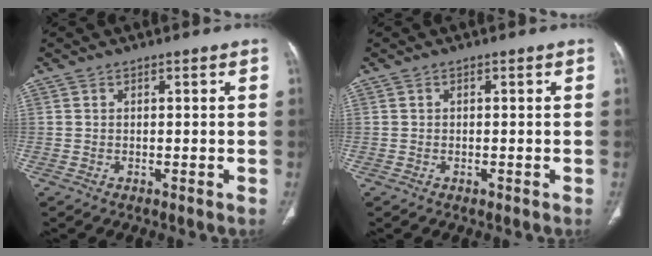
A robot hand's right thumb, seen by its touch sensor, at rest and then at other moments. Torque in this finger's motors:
{"motor_torque": [-0.49, 0.54, -0.30, 0.18, 0.02]}